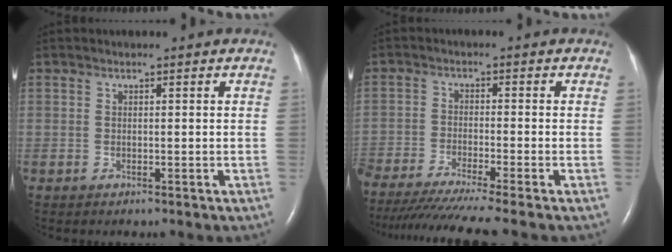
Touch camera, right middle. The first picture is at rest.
{"total": 14.1, "force": [-12.1, -1.4, 7.3], "torque": [-0.112, -0.043, -0.197]}